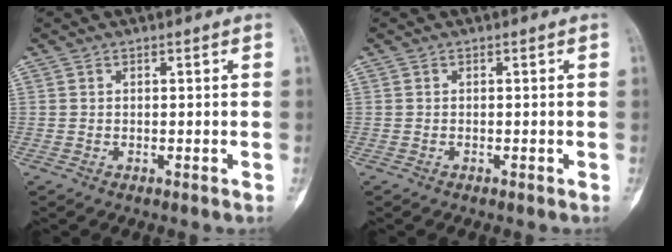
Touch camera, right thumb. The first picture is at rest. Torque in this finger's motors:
{"motor_torque": [-0.01, -0.38, -0.01, 0.08, 0.07]}